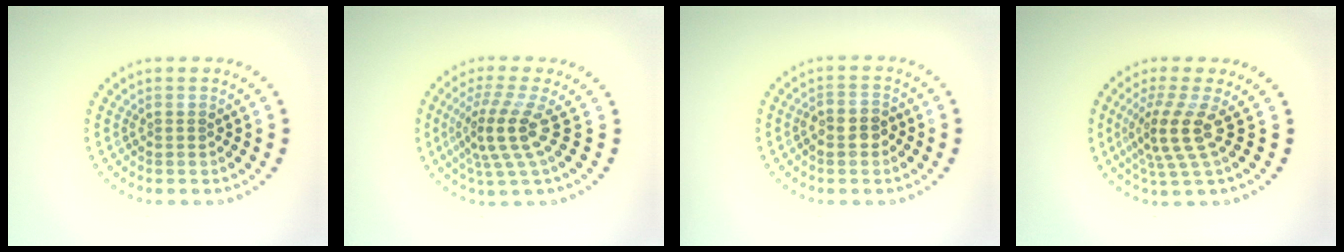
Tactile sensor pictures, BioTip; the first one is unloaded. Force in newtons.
{"total": 4.1, "press": 2.8, "slide": 2.9}
{"total": 2.3, "press": 2.1, "slide": 0.8}
{"total": 3.9, "press": 2.9, "slide": 2.6}